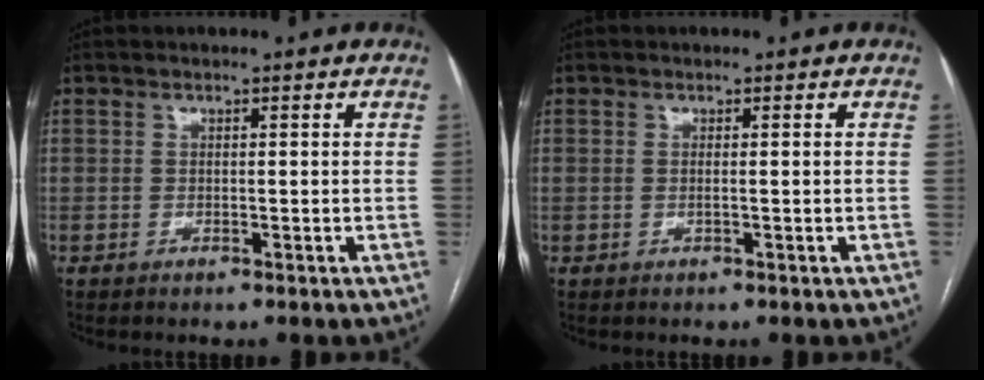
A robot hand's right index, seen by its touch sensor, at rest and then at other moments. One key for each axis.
{"total": 0.6, "fx": -0.1, "fy": -0.1, "fz": 0.6, "tx": -0.014, "ty": 0.001, "tz": 0.001}